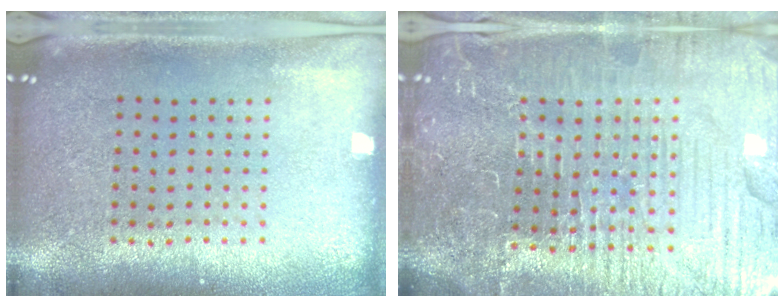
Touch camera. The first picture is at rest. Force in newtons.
{"total": 6.0, "press": 5.5, "slide": 2.5}